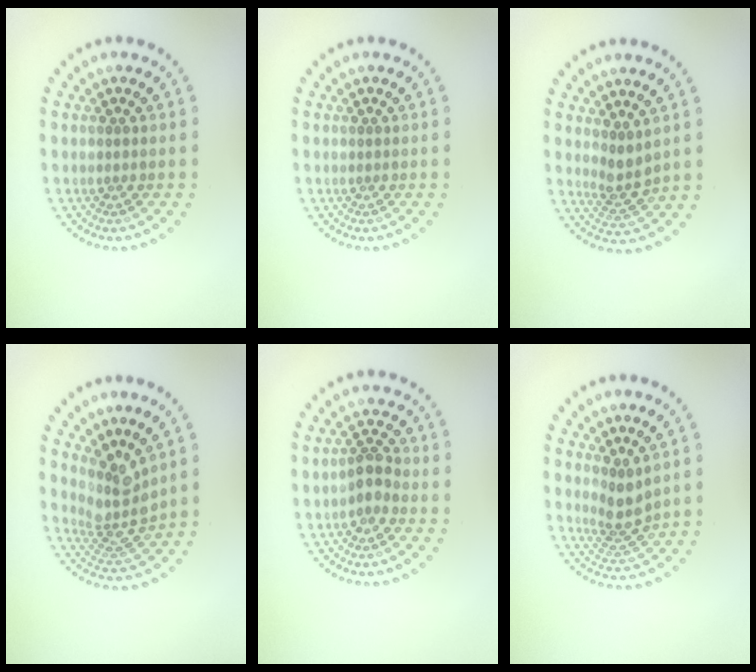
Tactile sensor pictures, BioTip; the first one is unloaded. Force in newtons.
{"total": 0.0}
{"total": 2.1, "press": 1.7, "slide": 1.2}
{"total": 3.6, "press": 2.6, "slide": 2.6}
{"total": 1.8, "press": 1.6, "slide": 0.8}
{"total": 2.6, "press": 2.0, "slide": 1.7}